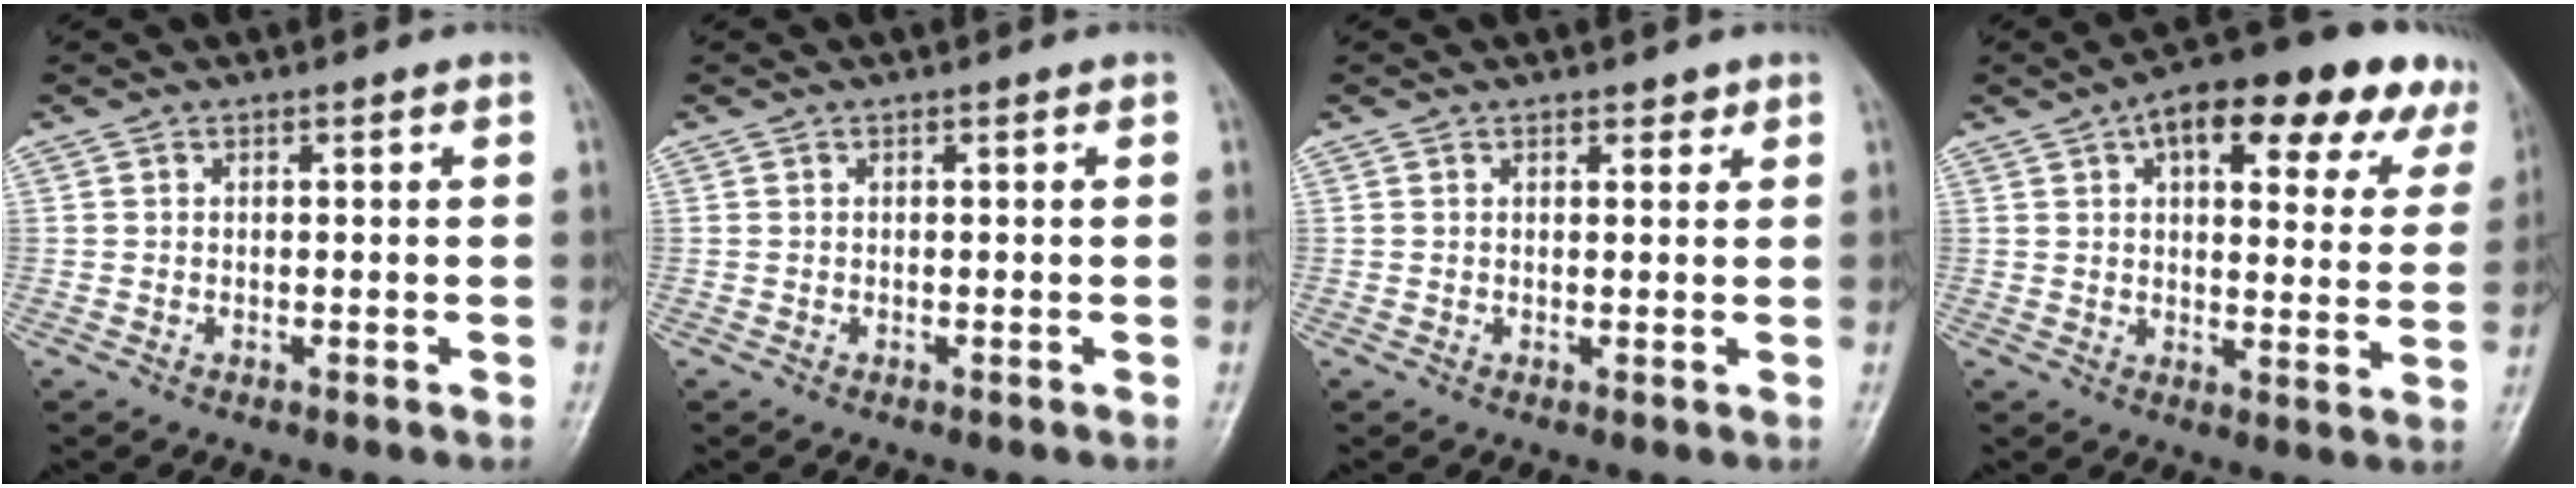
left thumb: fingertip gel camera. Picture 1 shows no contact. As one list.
[{"total": 0.0}, {"total": 1.6, "force": [1.2, 0.9, 0.6], "torque": [0.003, -0.006, 0.013]}, {"total": 21.1, "force": [11.1, 9.0, 15.5], "torque": [-0.178, 0.002, 0.144]}]